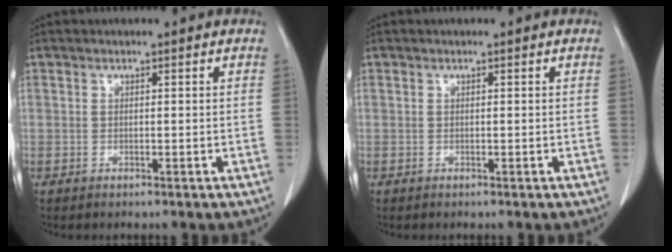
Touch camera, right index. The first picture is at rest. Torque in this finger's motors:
{"motor_torque": [0.00, 0.00, 0.00, 0.00]}